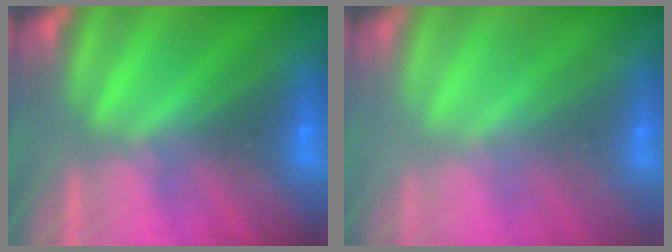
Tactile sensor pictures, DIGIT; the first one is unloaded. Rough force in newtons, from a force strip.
{"total": 2.2}